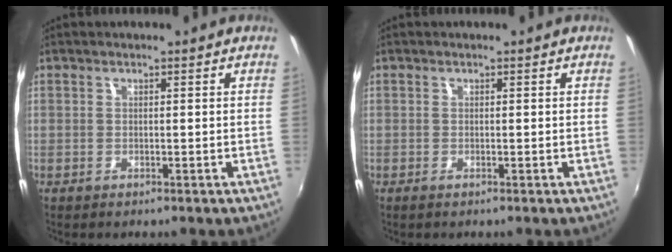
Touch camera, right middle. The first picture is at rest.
{"total": 0.0}